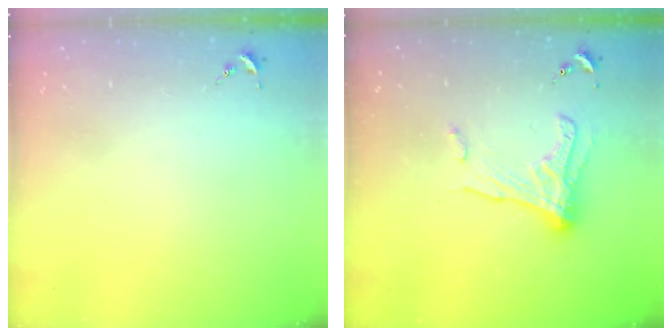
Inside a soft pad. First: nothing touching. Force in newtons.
{"total": 13.6, "press": 13.5, "slide": 1.3}